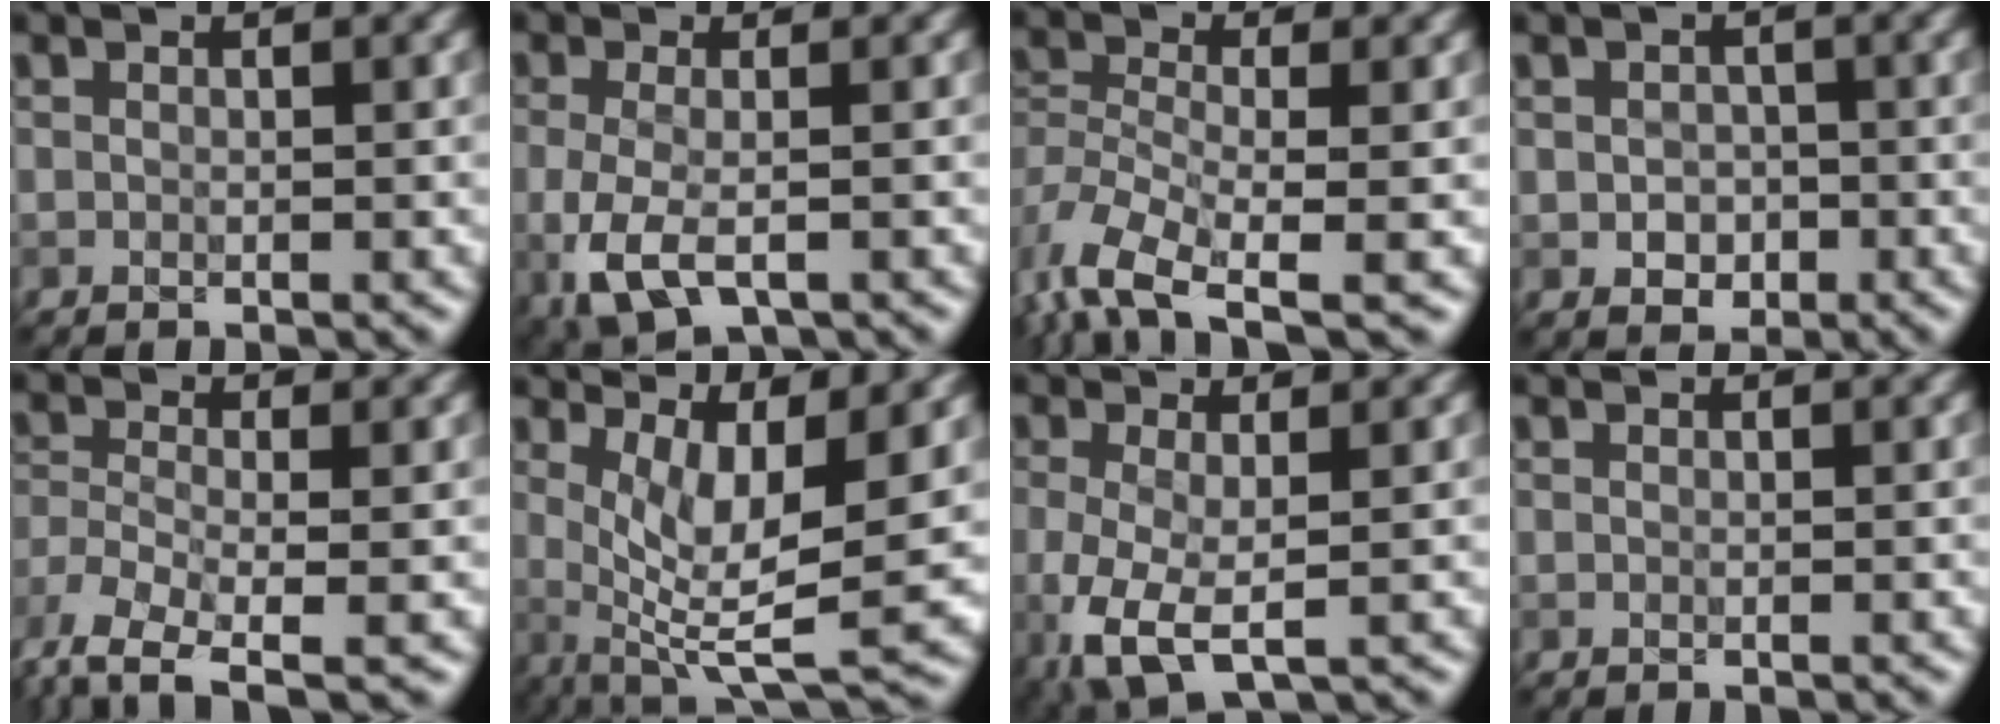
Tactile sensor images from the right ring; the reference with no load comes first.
{"total": 4.8, "force": [-1.5, 2.1, 4.0], "torque": [-0.104, -0.013, -0.031]}
{"total": 6.5, "force": [-3.6, 2.9, 4.5], "torque": [-0.099, -0.010, -0.084]}
{"total": 1.9, "force": [-0.3, 1.7, 0.8], "torque": [-0.008, -0.002, -0.010]}
{"total": 4.7, "force": [-2.9, 2.1, 3.1], "torque": [-0.075, -0.010, -0.064]}
{"total": 7.5, "force": [1.3, 2.4, 7.0], "torque": [-0.113, -0.013, 0.025]}
{"total": 5.0, "force": [-1.2, 2.2, 4.4], "torque": [-0.115, -0.016, -0.021]}
{"total": 0.0}